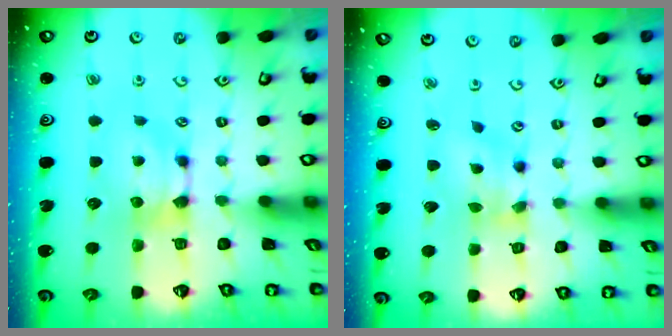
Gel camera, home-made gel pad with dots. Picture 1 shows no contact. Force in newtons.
{"total": 1.8, "press": 1.1, "slide": 1.4}